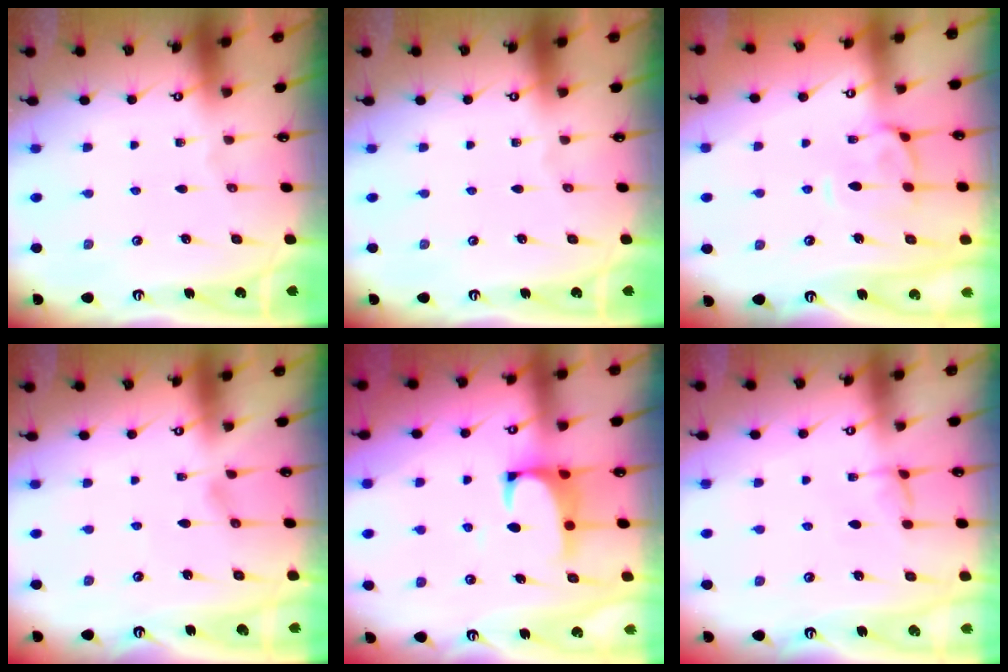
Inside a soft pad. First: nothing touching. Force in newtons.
{"total": 0.0}
{"total": 4.3, "press": 4.1, "slide": 1.3}
{"total": 0.0}
{"total": 1.7, "press": 1.5, "slide": 0.7}
{"total": 1.4, "press": 1.3, "slide": 0.4}